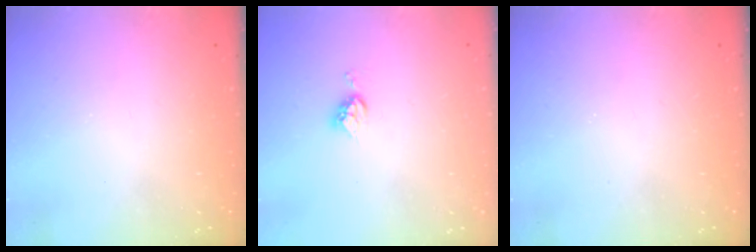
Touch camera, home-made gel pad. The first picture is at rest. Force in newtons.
{"total": 5.4, "press": 5.4, "slide": 0.1}
{"total": 0.0}